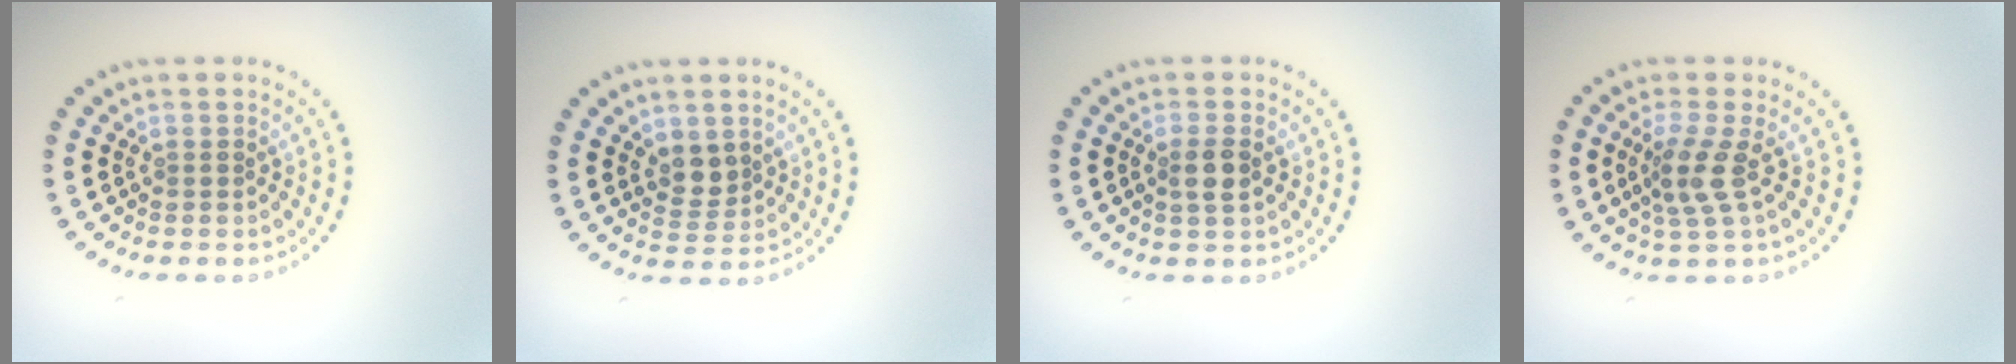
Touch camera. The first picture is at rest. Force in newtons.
{"total": 2.1, "press": 1.9, "slide": 1.0}
{"total": 1.9, "press": 1.7, "slide": 0.7}
{"total": 2.9, "press": 2.2, "slide": 1.8}